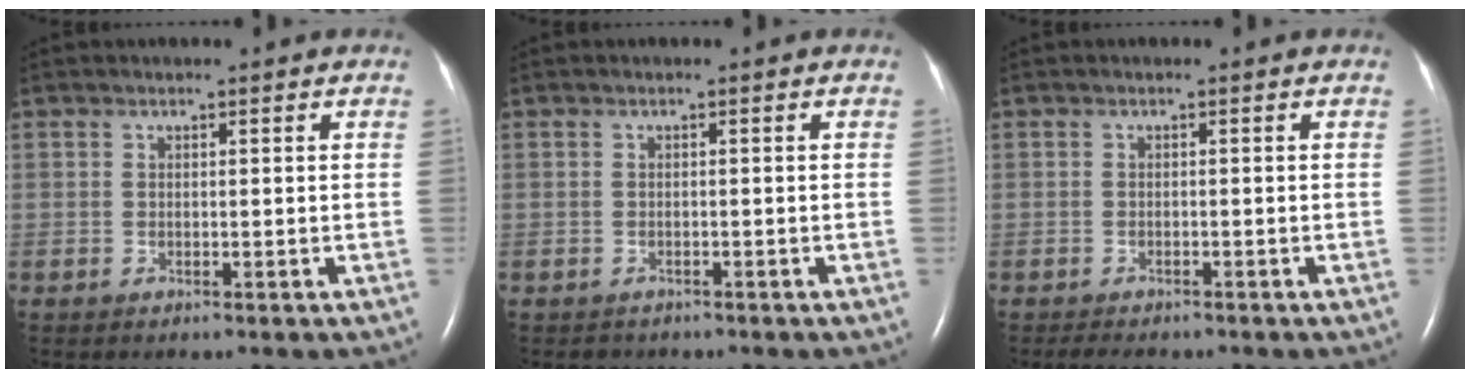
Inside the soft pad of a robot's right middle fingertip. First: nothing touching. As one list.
[{"total": 1.1, "force": [-0.9, 0.6, -0.1], "torque": [-0.007, 0.001, -0.013]}, {"total": 2.7, "force": [-2.3, 1.0, 1.2], "torque": [-0.024, -0.006, -0.027]}]